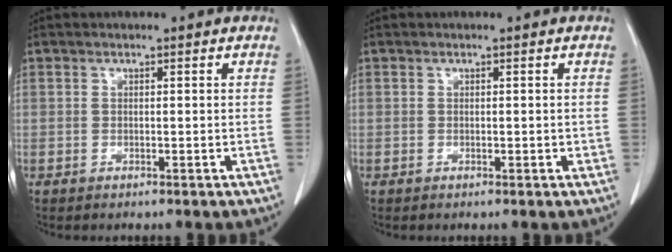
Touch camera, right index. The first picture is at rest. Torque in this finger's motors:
{"motor_torque": [-0.07, 0.08, 0.02, 0.05]}